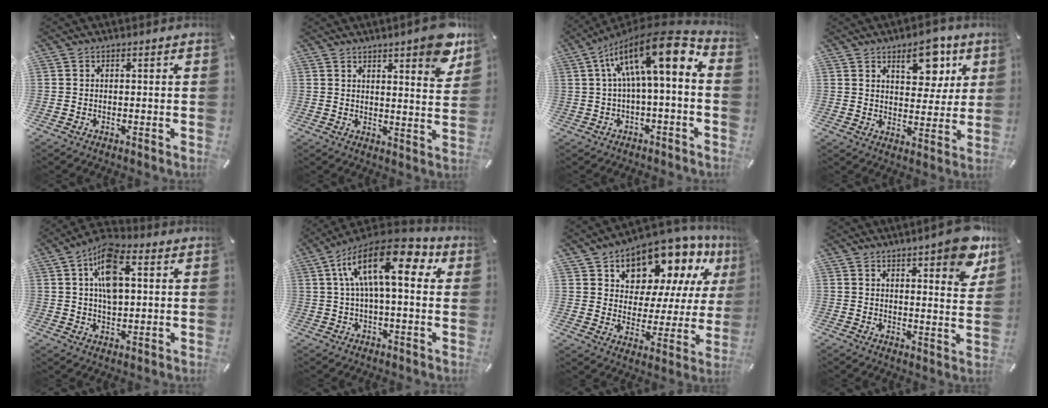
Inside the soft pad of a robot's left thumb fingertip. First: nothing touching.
{"total": 8.4, "force": [6.0, 2.2, 5.4], "torque": [-0.062, -0.040, 0.098]}
{"total": 18.4, "force": [4.6, 6.7, 16.5], "torque": [-0.271, -0.021, 0.070]}
{"total": 10.9, "force": [5.9, 6.2, 6.8], "torque": [-0.071, -0.026, 0.094]}
{"total": 10.8, "force": [2.7, 6.1, 8.6], "torque": [-0.154, 0.002, 0.046]}
{"total": 17.4, "force": [5.1, 6.7, 15.1], "torque": [-0.274, -0.022, 0.079]}
{"total": 13.6, "force": [11.1, 6.8, 3.8], "torque": [-0.070, -0.103, 0.193]}
{"total": 9.7, "force": [6.5, 2.8, 6.6], "torque": [-0.076, -0.043, 0.107]}